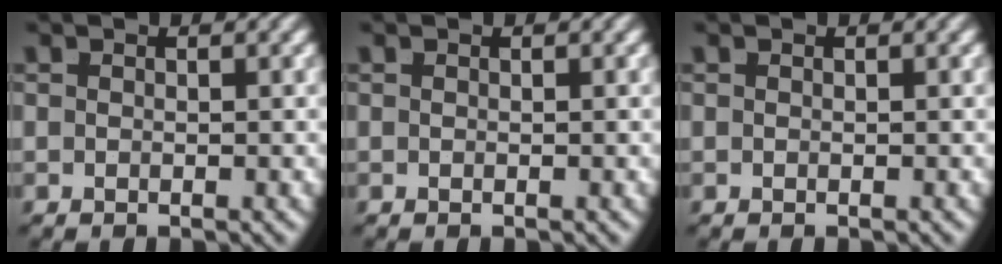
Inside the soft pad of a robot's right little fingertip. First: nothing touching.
{"total": 0.0}
{"total": 0.0}